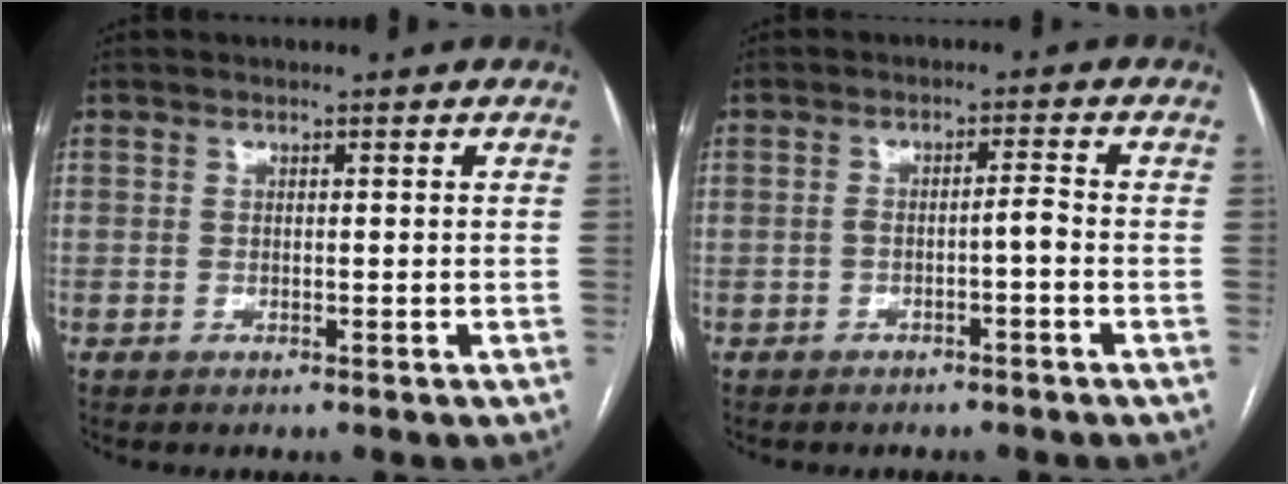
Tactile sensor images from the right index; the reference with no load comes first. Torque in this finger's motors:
{"motor_torque": [0.60, -0.17, 0.25, 0.05]}